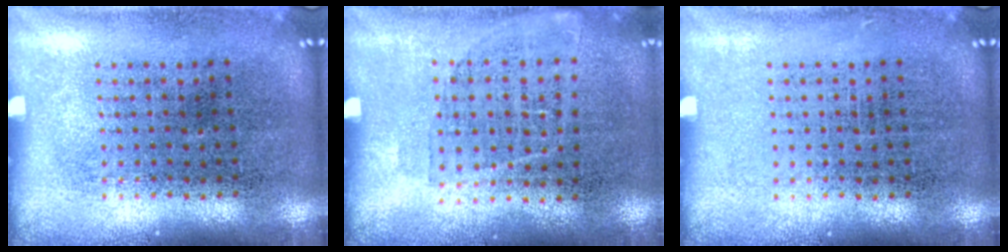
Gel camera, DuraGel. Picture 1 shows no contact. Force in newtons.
{"total": 1.0, "press": 0.8, "slide": 0.5}
{"total": 0.0}